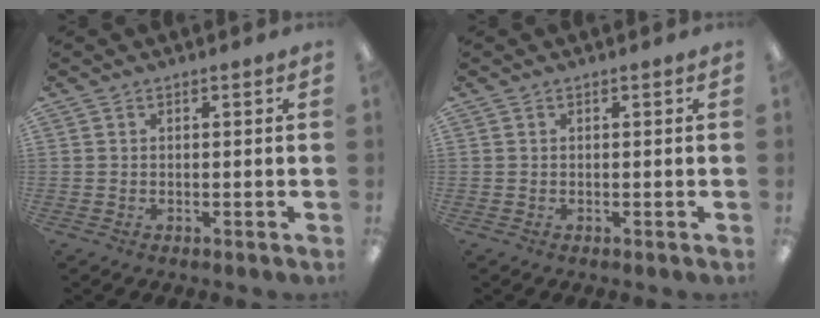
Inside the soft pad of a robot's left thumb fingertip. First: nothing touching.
{"total": 0.0}